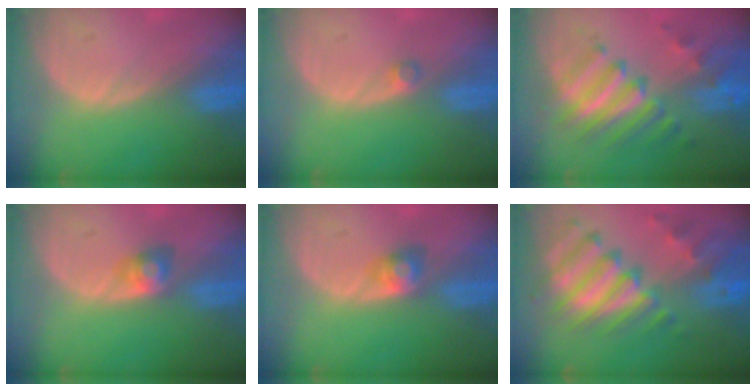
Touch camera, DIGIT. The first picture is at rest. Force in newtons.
{"total": 1.3, "press": 1.1, "slide": 0.6}
{"total": 9.3, "press": 8.6, "slide": 3.6}
{"total": 2.6, "press": 2.6, "slide": 0.1}
{"total": 2.6, "press": 2.6, "slide": 0.1}
{"total": 11.4, "press": 9.9, "slide": 5.8}